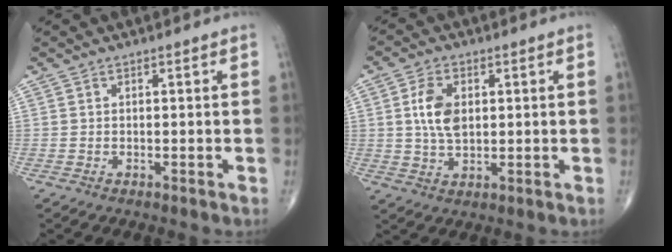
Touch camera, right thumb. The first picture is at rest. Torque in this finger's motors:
{"motor_torque": [0.79, 0.98, 0.79, -0.23, 0.10]}